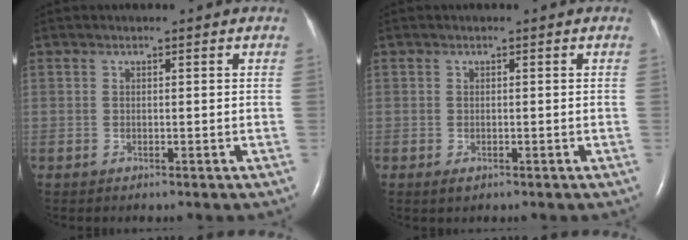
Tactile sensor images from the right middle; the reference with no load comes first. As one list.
[{"total": 0.9, "force": [-0.5, 0.5, 0.7], "torque": [-0.014, -0.002, -0.003]}]